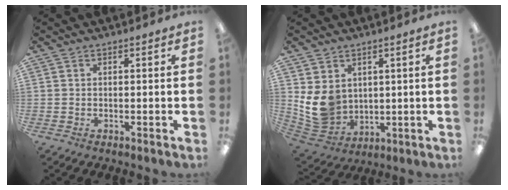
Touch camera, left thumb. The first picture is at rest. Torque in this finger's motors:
{"motor_torque": [1.32, 1.29, 0.94, -1.06, 0.08]}